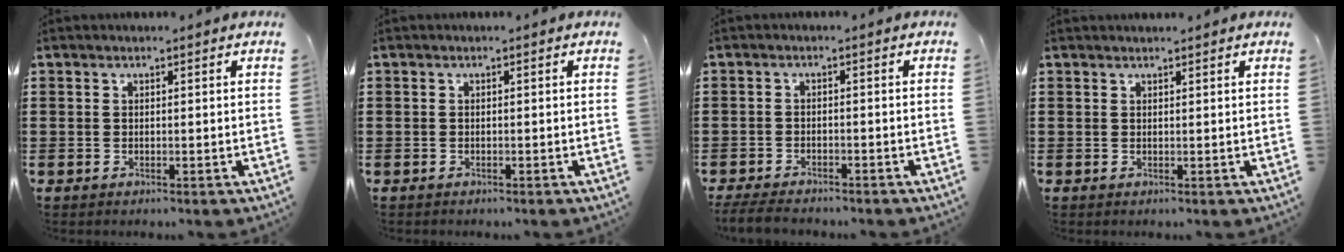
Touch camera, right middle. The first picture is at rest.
{"total": 0.7, "force": [-0.4, 0.5, -0.1], "torque": [0.002, 0.005, -0.011]}
{"total": 2.9, "force": [-2.8, 0.6, 0.6], "torque": [-0.019, 0.001, -0.060]}
{"total": 0.7, "force": [0.7, 0.1, 0.0], "torque": [0.006, -0.003, 0.012]}